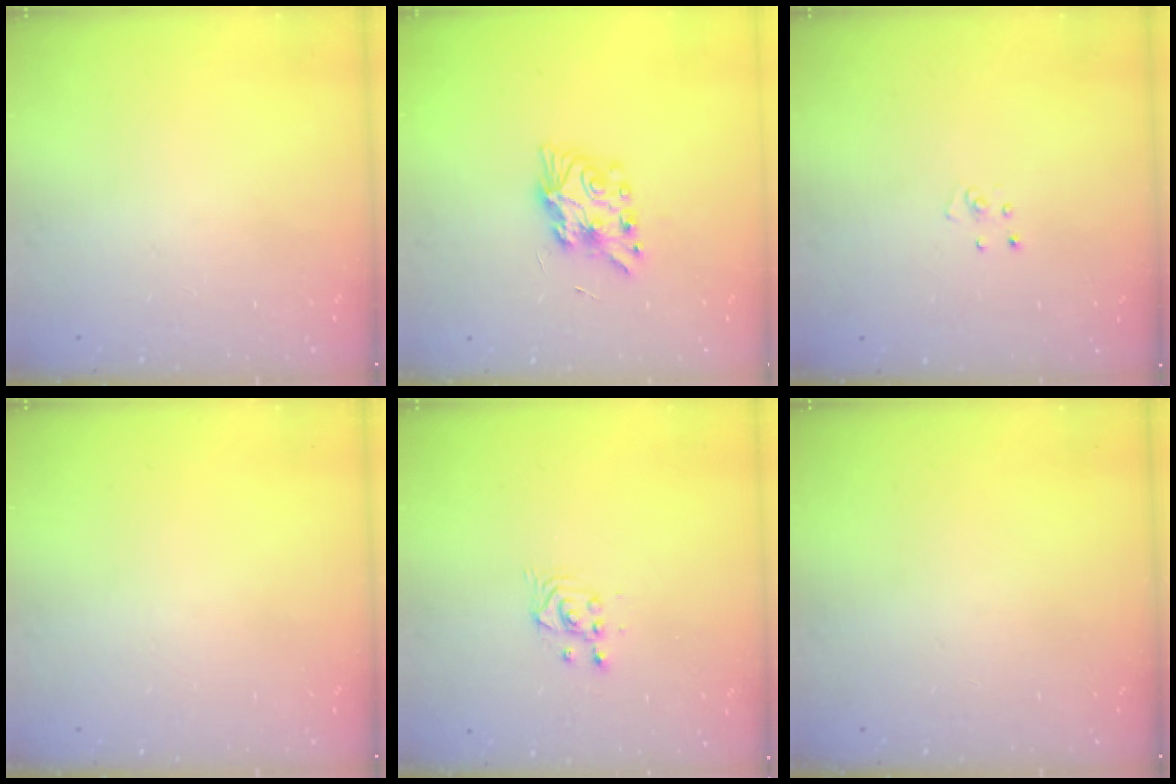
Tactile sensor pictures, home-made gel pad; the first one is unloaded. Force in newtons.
{"total": 8.3, "press": 8.2, "slide": 0.2}
{"total": 2.5, "press": 2.5, "slide": 0.3}
{"total": 0.0}
{"total": 2.4, "press": 2.4, "slide": 0.2}
{"total": 0.0}